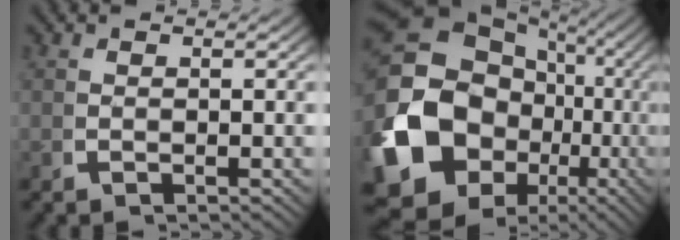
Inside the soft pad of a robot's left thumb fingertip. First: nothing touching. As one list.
[{"total": 21.3, "force": [-3.8, 17.2, 11.9], "torque": [-0.272, -0.099, -0.027]}]